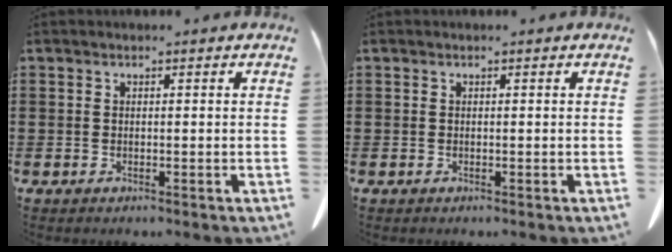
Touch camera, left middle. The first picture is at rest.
{"total": 0.0}